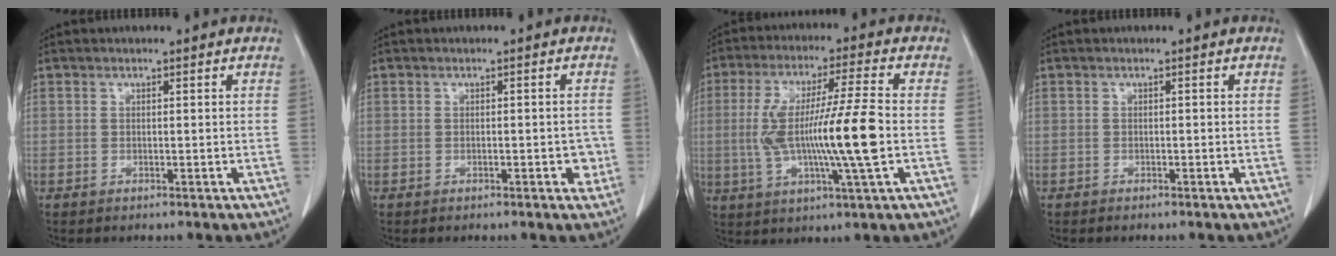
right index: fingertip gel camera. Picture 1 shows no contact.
{"total": 2.2, "force": [-0.5, 1.0, 1.9], "torque": [-0.018, 0.000, -0.004]}
{"total": 14.2, "force": [-1.2, 0.1, 14.2], "torque": [-0.274, 0.000, -0.023]}
{"total": 0.0}